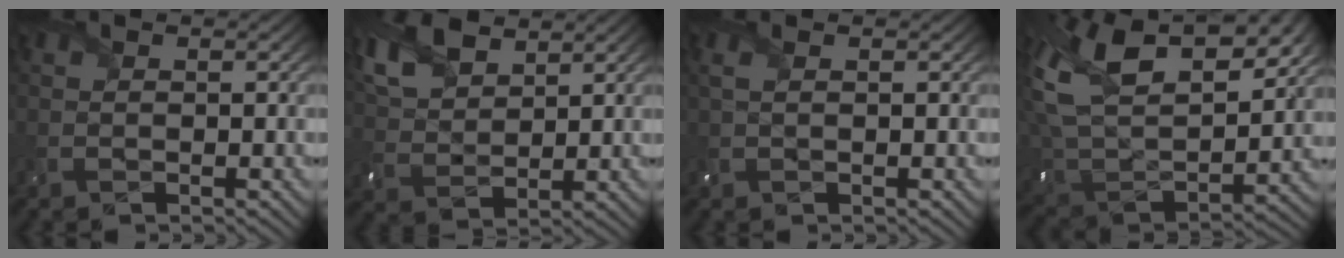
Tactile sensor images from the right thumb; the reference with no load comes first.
{"total": 8.2, "force": [5.3, 4.2, 4.5], "torque": [-0.134, 0.013, 0.110]}
{"total": 1.5, "force": [0.4, 0.7, 1.3], "torque": [-0.037, 0.004, 0.006]}
{"total": 17.1, "force": [10.4, 8.7, 10.4], "torque": [-0.249, 0.036, 0.172]}